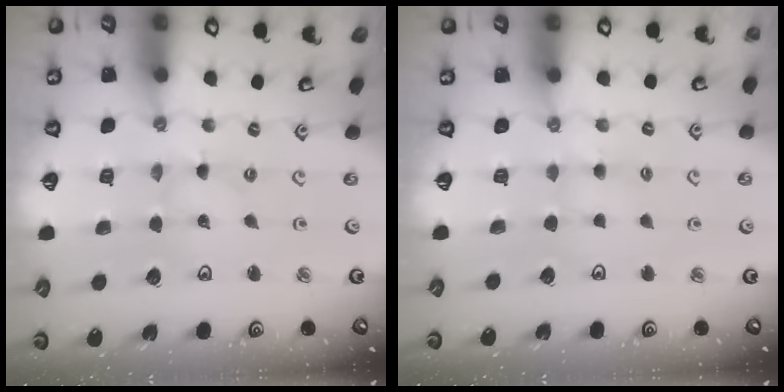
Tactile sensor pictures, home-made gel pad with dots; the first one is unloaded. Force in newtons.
{"total": 3.5, "press": 3.5, "slide": 0.6}